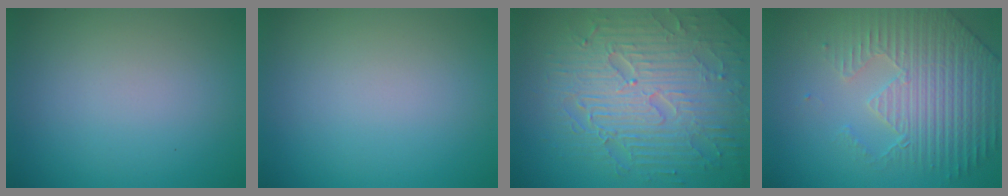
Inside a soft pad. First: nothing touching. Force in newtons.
{"total": 0.0}
{"total": 8.9, "press": 6.4, "slide": 6.3}
{"total": 4.7, "press": 4.6, "slide": 1.1}